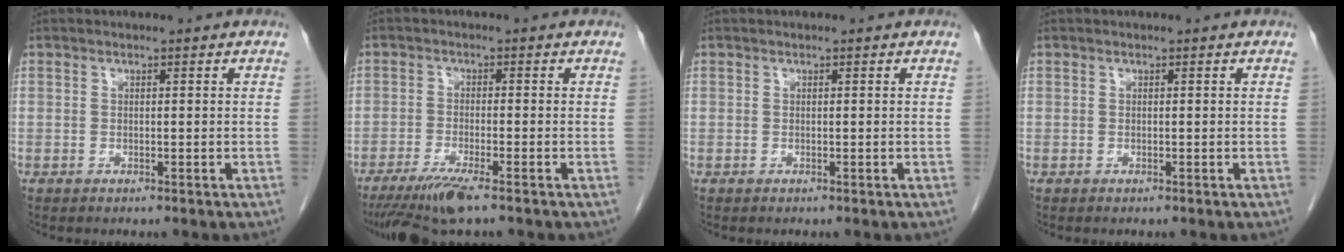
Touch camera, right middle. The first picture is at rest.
{"total": 6.3, "force": [-4.6, -0.2, 4.3], "torque": [-0.078, -0.019, -0.084]}
{"total": 0.0}
{"total": 0.0}